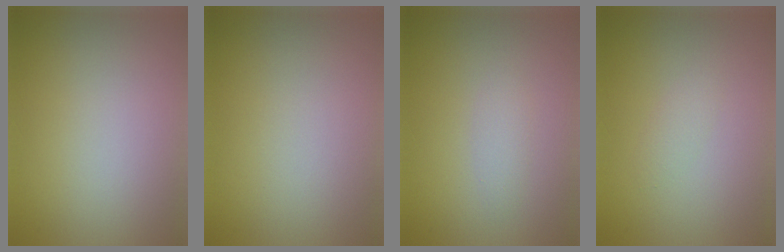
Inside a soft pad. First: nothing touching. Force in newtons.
{"total": 0.0}
{"total": 1.1, "press": 1.1, "slide": 0.1}
{"total": 0.8, "press": 0.8, "slide": 0.1}